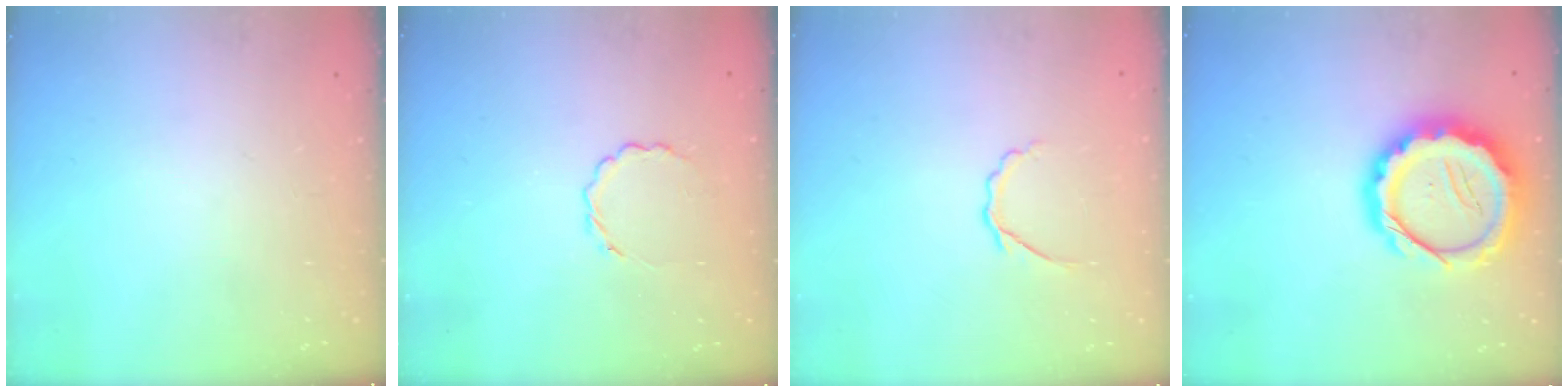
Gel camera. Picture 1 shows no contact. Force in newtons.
{"total": 3.1, "press": 3.0, "slide": 1.1}
{"total": 2.9, "press": 2.7, "slide": 0.8}
{"total": 15.3, "press": 15.0, "slide": 3.0}